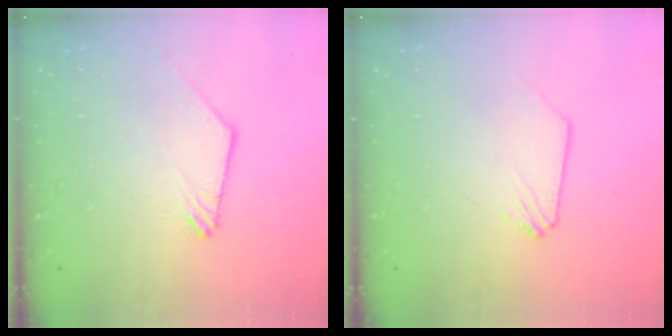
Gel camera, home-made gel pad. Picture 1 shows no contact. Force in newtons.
{"total": 0.0}